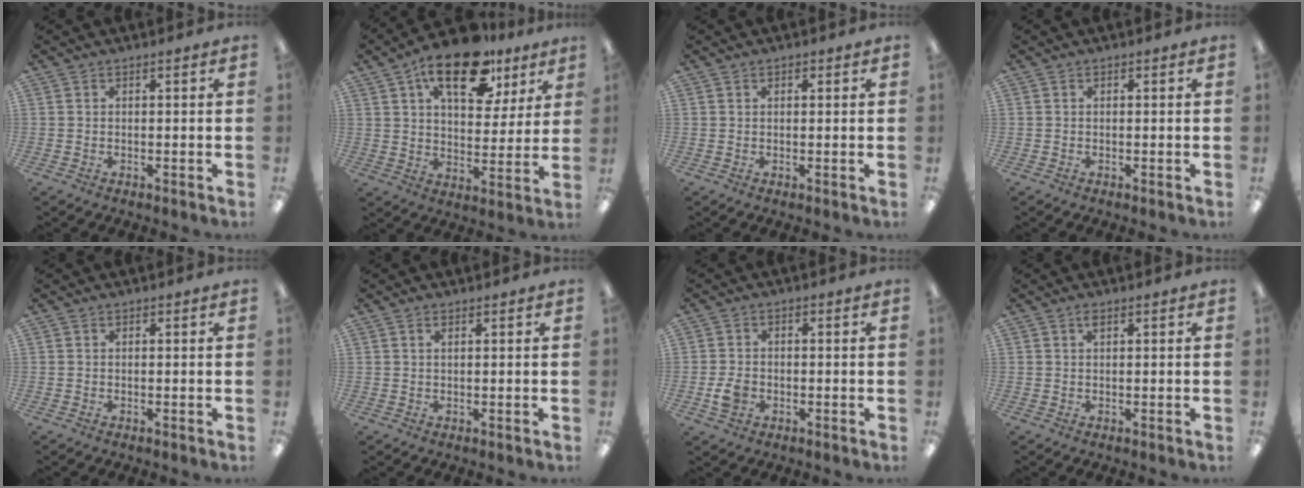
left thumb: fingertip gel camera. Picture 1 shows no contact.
{"total": 18.2, "force": [11.0, 8.8, 11.5], "torque": [-0.176, -0.043, 0.183]}
{"total": 0.7, "force": [0.5, 0.5, 0.3], "torque": [-0.006, 0.003, 0.008]}
{"total": 0.0}
{"total": 0.0}
{"total": 0.9, "force": [0.5, 0.4, 0.6], "torque": [-0.014, 0.002, 0.009]}
{"total": 4.0, "force": [-1.2, 3.1, 2.2], "torque": [-0.041, 0.006, -0.022]}
{"total": 1.1, "force": [0.7, 0.4, 0.8], "torque": [-0.010, 0.000, 0.010]}